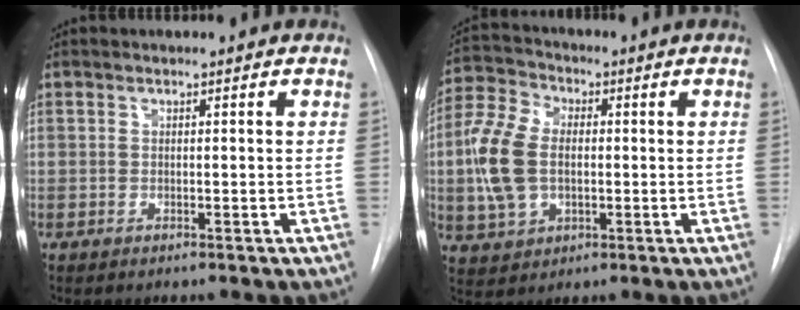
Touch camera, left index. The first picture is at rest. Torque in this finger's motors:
{"motor_torque": [1.70, 0.08, 0.75, 0.21]}